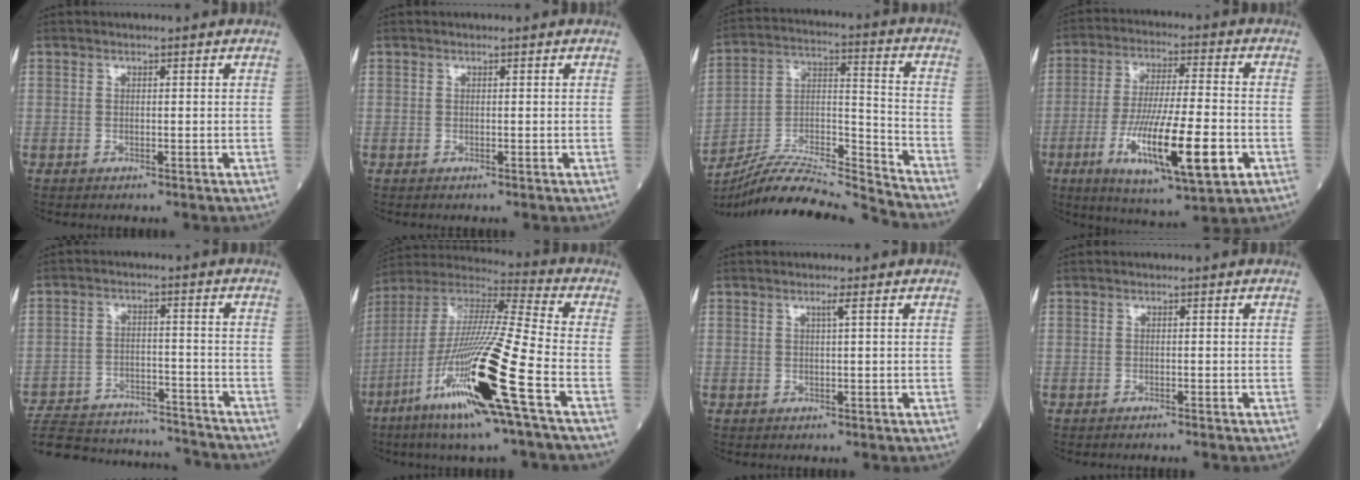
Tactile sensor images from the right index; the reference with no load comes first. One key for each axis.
{"total": 0.0}
{"total": 18.6, "fx": -17.9, "fy": -1.0, "fz": 5.1, "tx": -0.097, "ty": 0.020, "tz": -0.307}
{"total": 16.6, "fx": -5.4, "fy": 2.5, "fz": 15.5, "tx": -0.281, "ty": -0.023, "tz": -0.083}
{"total": 21.7, "fx": -20.6, "fy": 3.6, "fz": 6.0, "tx": -0.131, "ty": -0.008, "tz": -0.295}
{"total": 22.3, "fx": -9.1, "fy": 0.0, "fz": 20.3, "tx": -0.425, "ty": -0.046, "tz": -0.181}
{"total": 0.9, "fx": 0.3, "fy": -0.3, "fz": 0.8, "tx": -0.020, "ty": -0.002, "tz": 0.009}
{"total": 1.8, "fx": -1.7, "fy": 0.0, "fz": 0.7, "tx": -0.013, "ty": 0.000, "tz": -0.020}